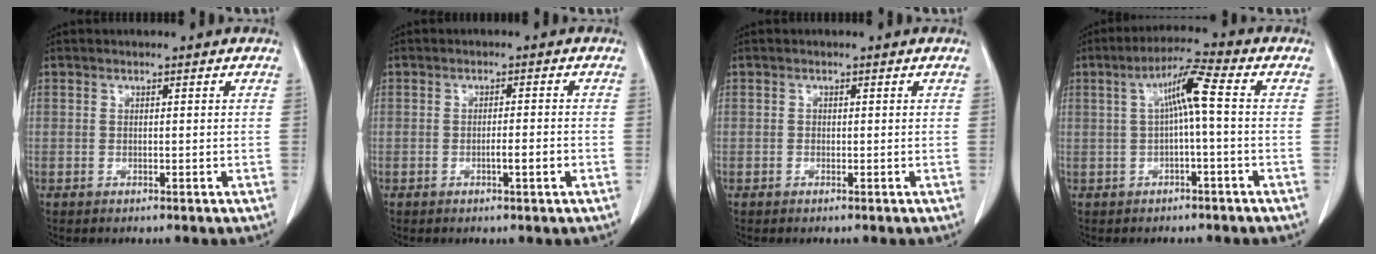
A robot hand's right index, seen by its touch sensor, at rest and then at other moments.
{"total": 2.4, "force": [-0.9, 0.0, 2.2], "torque": [-0.037, -0.001, -0.013]}
{"total": 0.0}
{"total": 6.0, "force": [0.3, -0.1, 6.0], "torque": [-0.109, 0.024, 0.007]}